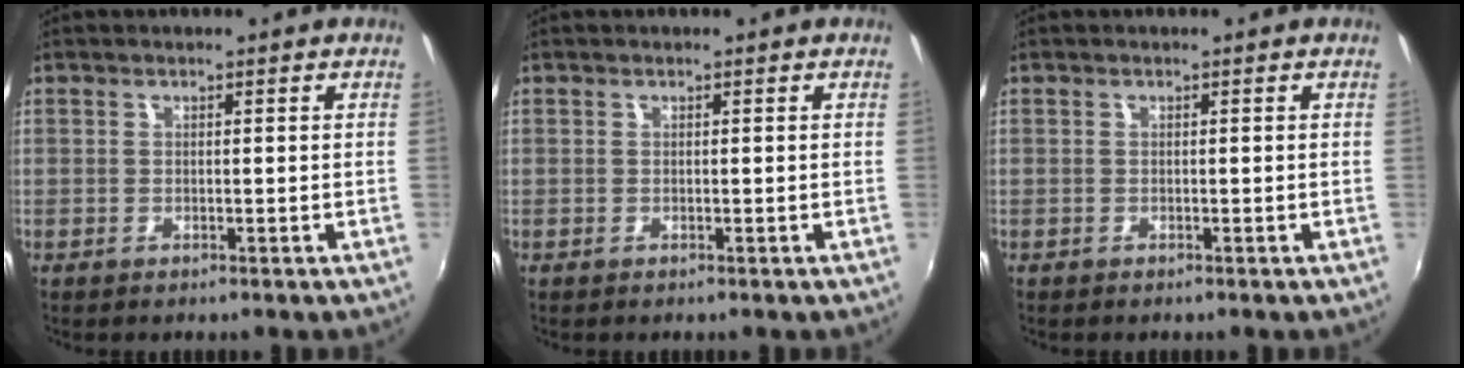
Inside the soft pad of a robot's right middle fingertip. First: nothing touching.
{"total": 0.0}
{"total": 0.0}